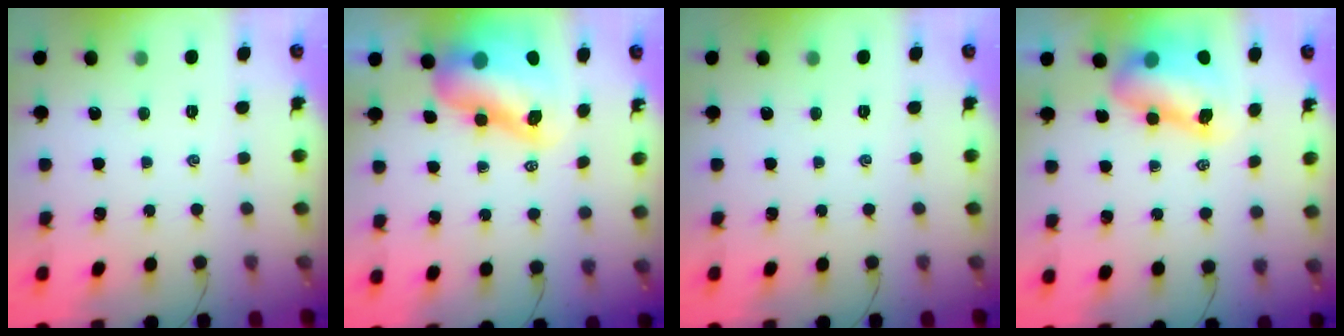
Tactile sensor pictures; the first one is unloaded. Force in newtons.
{"total": 12.7, "press": 12.2, "slide": 3.4}
{"total": 0.0}
{"total": 9.6, "press": 9.2, "slide": 2.7}